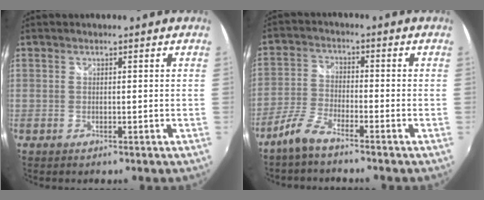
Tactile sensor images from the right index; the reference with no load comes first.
{"total": 5.4, "force": [-4.4, 1.0, 2.9], "torque": [-0.072, 0.001, -0.094]}